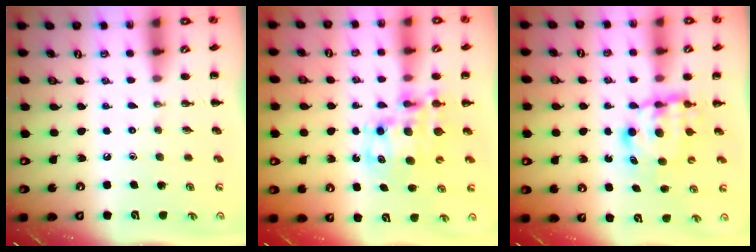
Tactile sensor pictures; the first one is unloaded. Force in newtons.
{"total": 11.0, "press": 10.6, "slide": 2.8}
{"total": 5.6, "press": 5.6, "slide": 0.5}